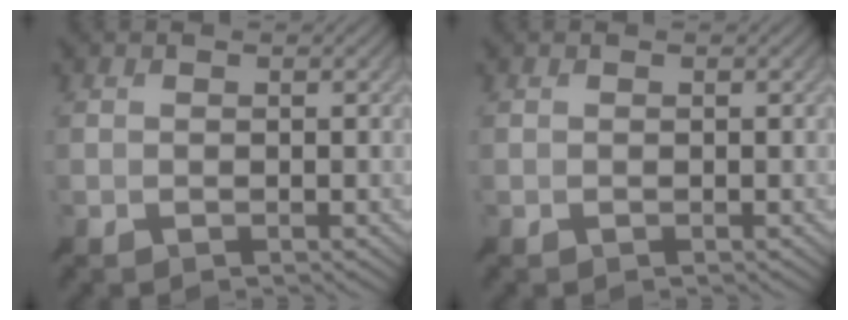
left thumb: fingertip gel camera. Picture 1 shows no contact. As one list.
[{"total": 0.0}]